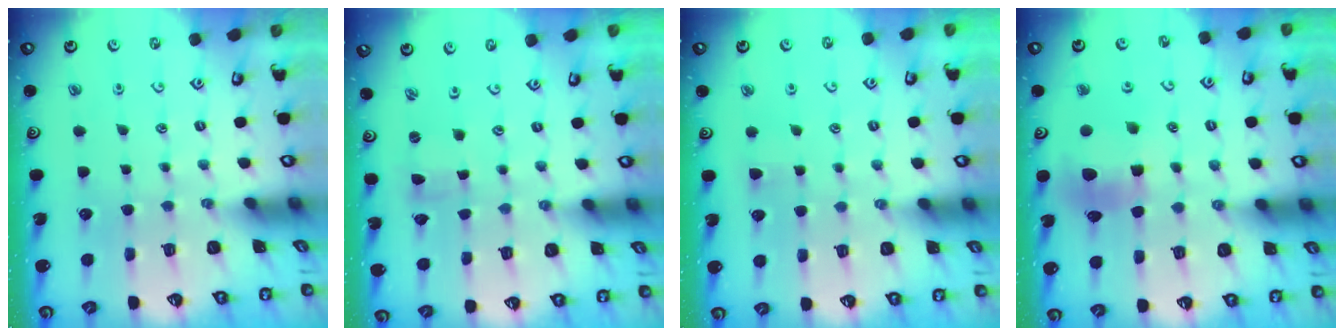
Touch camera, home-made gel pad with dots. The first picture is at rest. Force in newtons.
{"total": 0.6, "press": 0.6, "slide": 0.0}
{"total": 3.5, "press": 3.4, "slide": 0.7}
{"total": 9.2, "press": 9.2, "slide": 1.1}